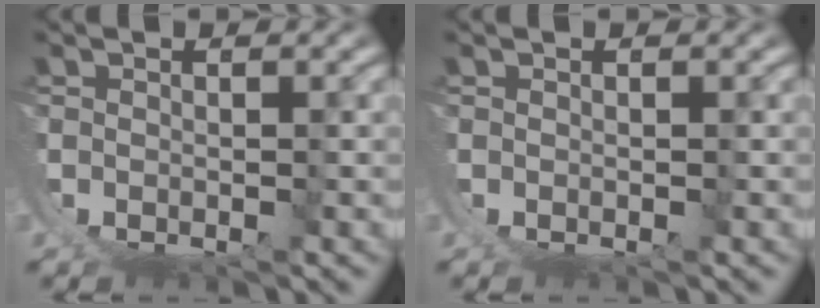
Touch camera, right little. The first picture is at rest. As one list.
[{"total": 0.0}]